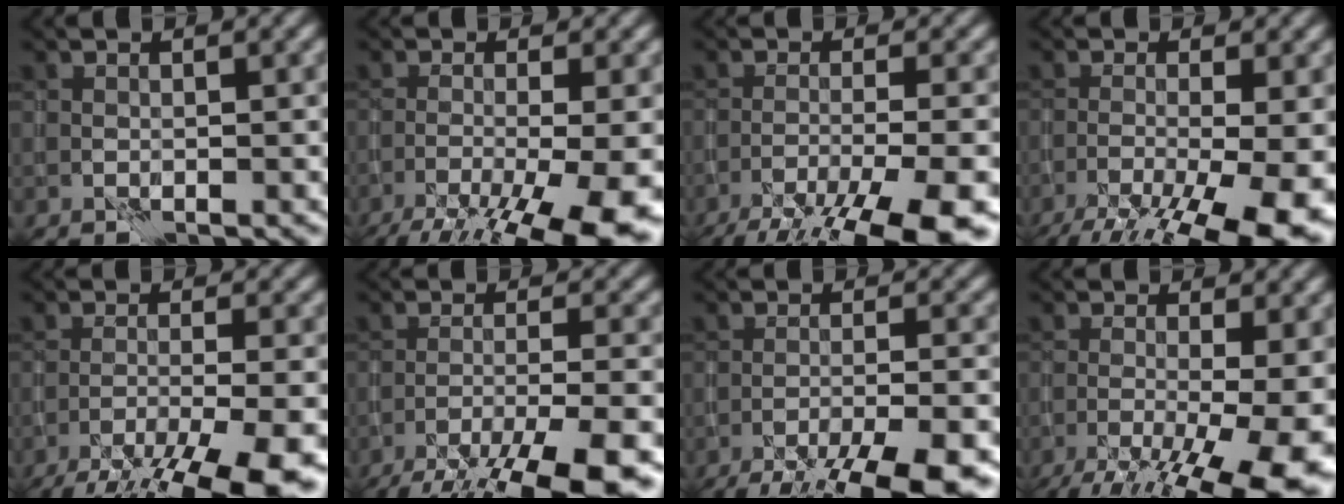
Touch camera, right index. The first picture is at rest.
{"total": 11.0, "force": [-6.2, 2.4, 8.8], "torque": [-0.134, -0.010, -0.096]}
{"total": 10.7, "force": [-7.5, 1.7, 7.4], "torque": [-0.111, -0.017, -0.115]}
{"total": 12.3, "force": [-6.5, 3.3, 9.9], "torque": [-0.145, -0.013, -0.096]}
{"total": 10.9, "force": [-8.0, 1.8, 7.2], "torque": [-0.112, -0.019, -0.119]}
{"total": 9.5, "force": [-7.0, 1.4, 6.2], "torque": [-0.087, -0.007, -0.112]}
{"total": 11.1, "force": [-8.9, 1.9, 6.4], "torque": [-0.093, -0.014, -0.121]}
{"total": 12.9, "force": [-5.7, 3.9, 10.9], "torque": [-0.155, -0.012, -0.081]}